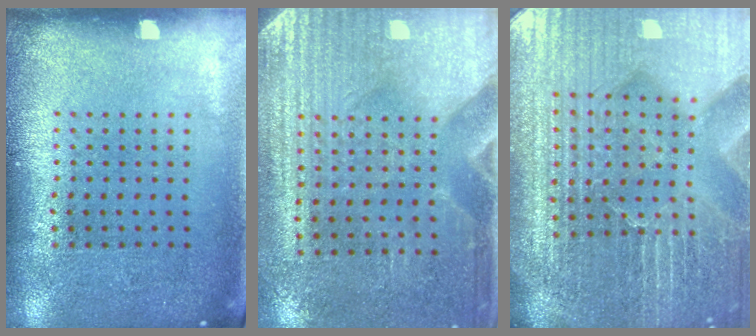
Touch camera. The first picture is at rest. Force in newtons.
{"total": 3.1, "press": 2.8, "slide": 1.3}
{"total": 6.4, "press": 5.7, "slide": 2.9}